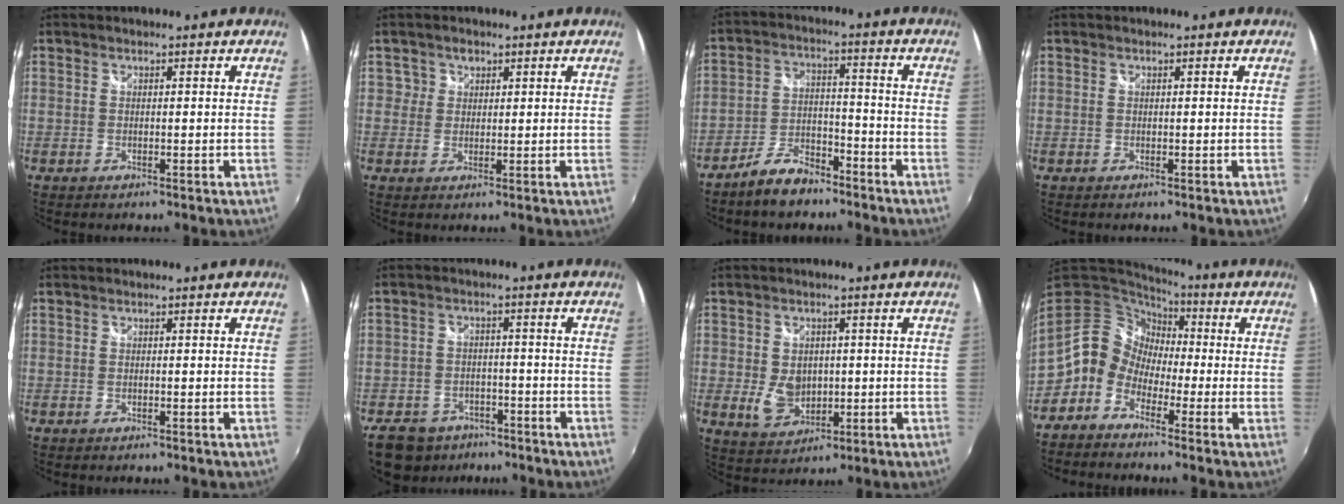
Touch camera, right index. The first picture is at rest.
{"total": 2.3, "force": [0.6, 2.2, 0.1], "torque": [0.002, 0.006, 0.006]}
{"total": 8.1, "force": [-6.4, 3.4, 3.6], "torque": [-0.085, 0.012, -0.111]}
{"total": 0.0}
{"total": 0.0}
{"total": 12.3, "force": [-8.4, 7.7, 4.7], "torque": [-0.134, 0.010, -0.120]}
{"total": 6.6, "force": [-0.4, 5.1, 4.3], "torque": [-0.086, -0.004, 0.002]}
{"total": 10.0, "force": [-2.4, 8.8, 4.3], "torque": [-0.083, 0.032, -0.067]}